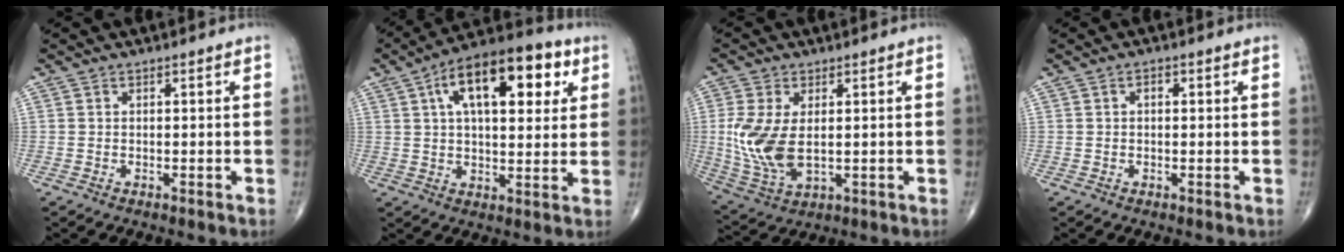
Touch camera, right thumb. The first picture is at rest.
{"total": 19.3, "force": [6.8, 8.9, 15.7], "torque": [-0.216, 0.011, 0.098]}
{"total": 11.5, "force": [0.3, 6.4, 9.6], "torque": [-0.213, -0.011, 0.019]}
{"total": 1.3, "force": [0.2, 0.7, 1.1], "torque": [-0.015, 0.003, 0.000]}